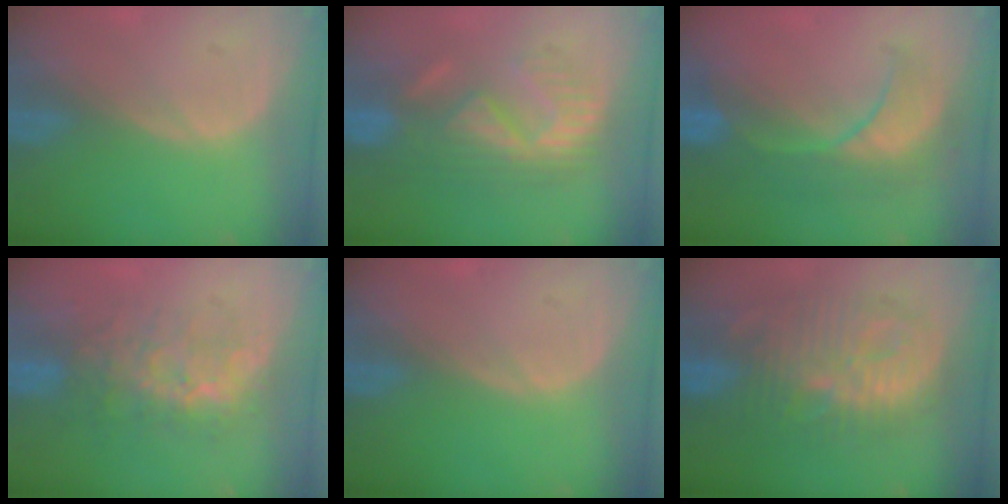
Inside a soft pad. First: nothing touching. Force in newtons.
{"total": 9.1, "press": 8.9, "slide": 1.9}
{"total": 8.2, "press": 8.2, "slide": 0.8}
{"total": 7.9, "press": 7.6, "slide": 2.3}
{"total": 0.0}
{"total": 11.6, "press": 11.5, "slide": 0.8}